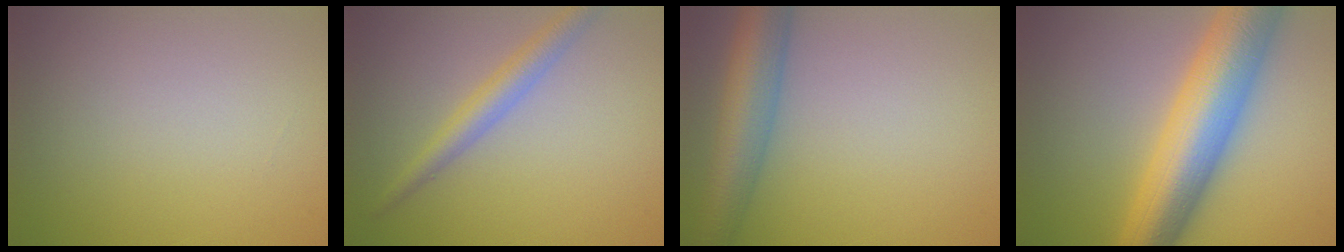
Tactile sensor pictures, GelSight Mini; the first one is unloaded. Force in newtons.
{"total": 2.8, "press": 2.8, "slide": 0.0}
{"total": 6.9, "press": 6.9, "slide": 0.3}
{"total": 9.7, "press": 9.7, "slide": 0.1}